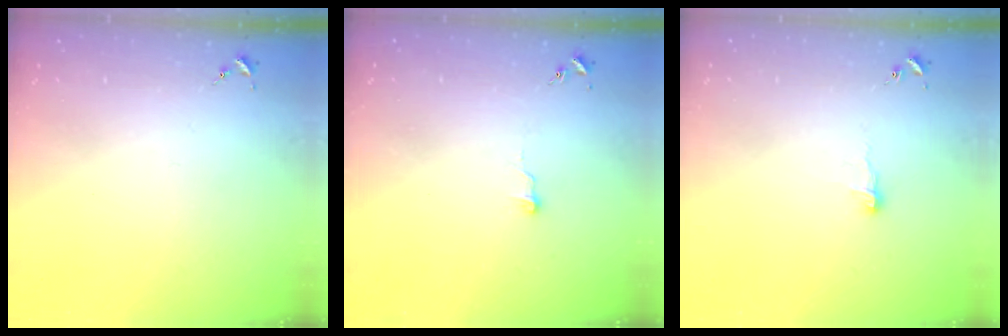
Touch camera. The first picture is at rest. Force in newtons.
{"total": 3.9, "press": 3.9, "slide": 0.3}
{"total": 6.3, "press": 6.2, "slide": 0.6}